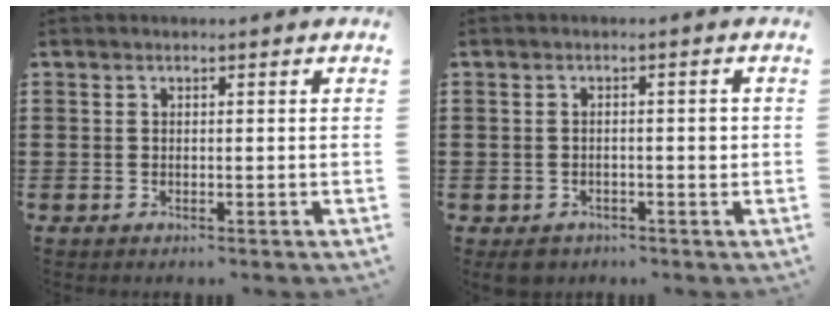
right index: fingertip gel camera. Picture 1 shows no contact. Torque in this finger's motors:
{"motor_torque": [1.46, 0.67, 0.07, 0.01]}